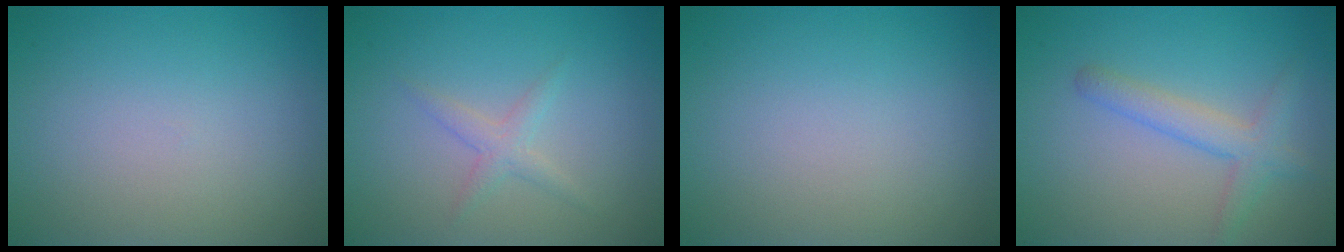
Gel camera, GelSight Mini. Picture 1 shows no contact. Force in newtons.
{"total": 1.5, "press": 1.5, "slide": 0.1}
{"total": 0.0}
{"total": 2.9, "press": 2.8, "slide": 0.2}